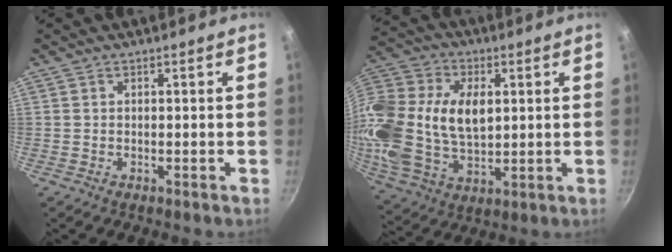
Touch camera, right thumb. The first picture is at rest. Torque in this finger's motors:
{"motor_torque": [2.49, 2.52, 0.99, -0.90, 0.62]}